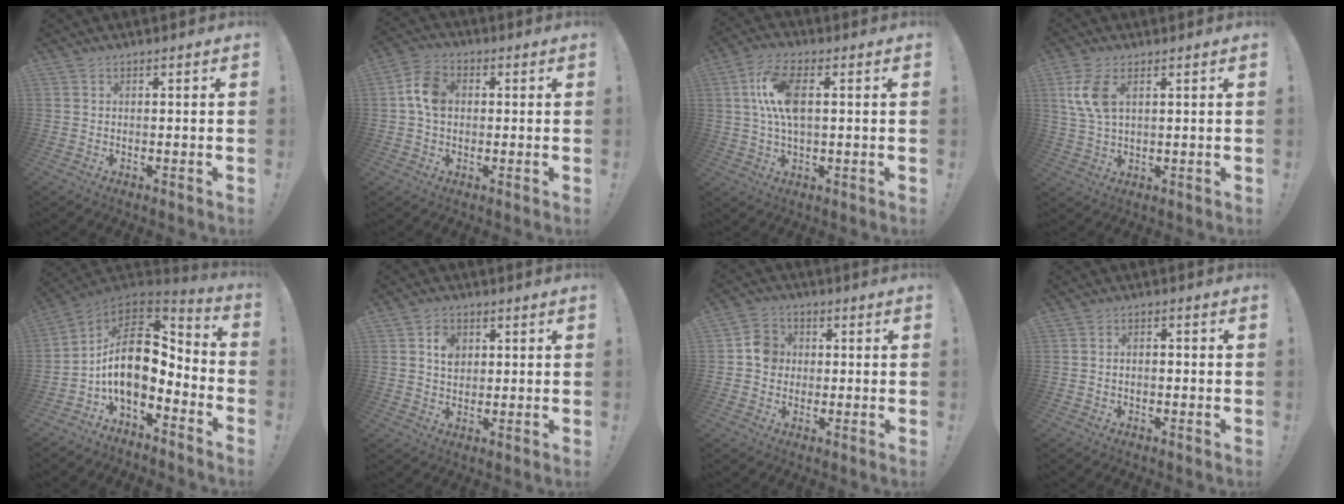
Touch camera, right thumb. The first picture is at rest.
{"total": 8.7, "force": [0.6, 6.3, 6.0], "torque": [-0.111, 0.016, 0.016]}
{"total": 11.6, "force": [1.9, 5.3, 10.1], "torque": [-0.196, 0.000, 0.035]}
{"total": 8.3, "force": [3.0, 3.8, 6.7], "torque": [-0.147, -0.006, 0.055]}
{"total": 17.2, "force": [1.0, 9.7, 14.1], "torque": [-0.244, -0.006, 0.019]}
{"total": 5.1, "force": [1.6, 4.1, 2.6], "torque": [-0.027, -0.003, 0.025]}
{"total": 7.2, "force": [0.1, 6.6, 2.8], "torque": [-0.035, 0.016, 0.005]}
{"total": 1.6, "force": [-1.1, 0.8, 0.9], "torque": [-0.014, 0.005, -0.020]}